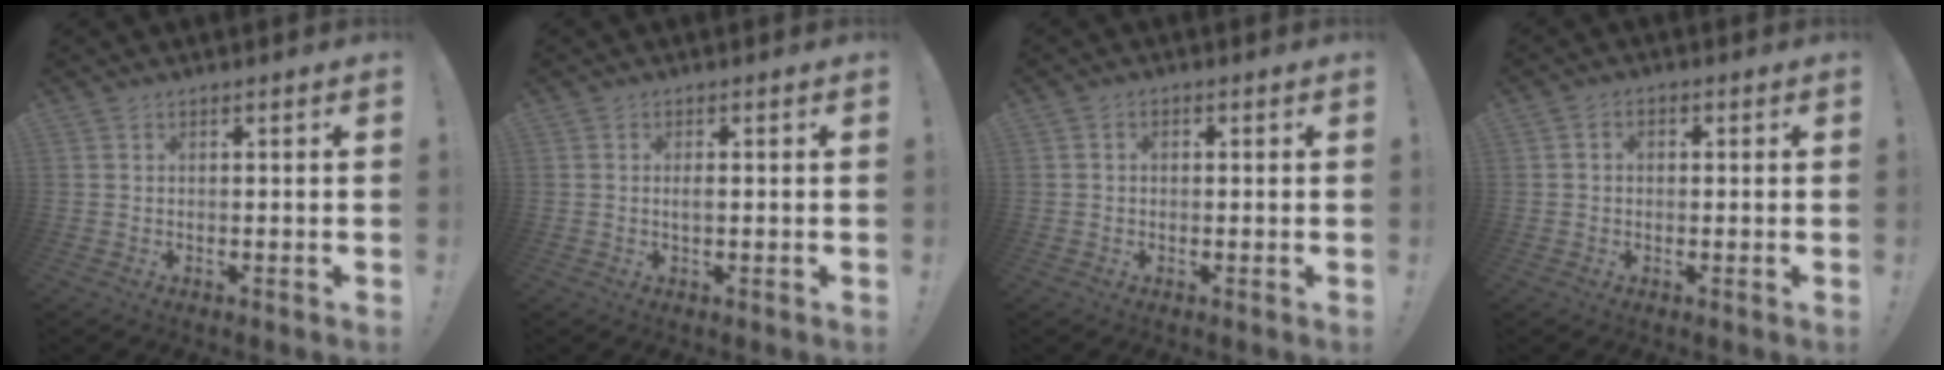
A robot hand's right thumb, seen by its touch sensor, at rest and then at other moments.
{"total": 1.3, "force": [0.0, 0.4, 1.2], "torque": [-0.017, -0.001, -0.002]}
{"total": 1.5, "force": [-0.5, 1.2, 0.8], "torque": [-0.013, 0.005, -0.009]}
{"total": 2.0, "force": [-0.5, 1.5, 1.1], "torque": [-0.010, 0.004, -0.011]}